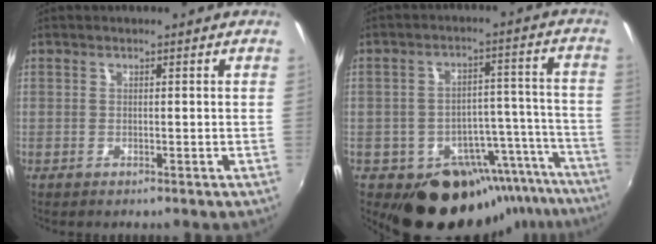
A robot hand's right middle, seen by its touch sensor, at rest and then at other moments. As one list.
[{"total": 17.9, "force": [-14.5, 9.4, 4.7], "torque": [-0.069, 0.052, -0.180]}]